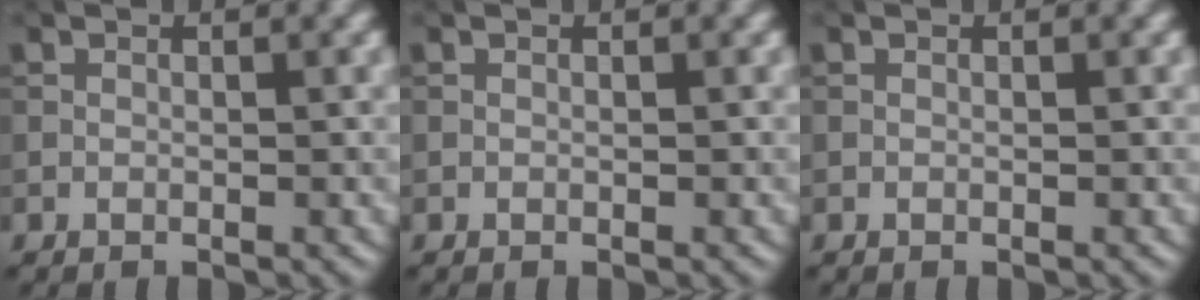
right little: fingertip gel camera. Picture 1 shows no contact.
{"total": 0.0}
{"total": 0.0}